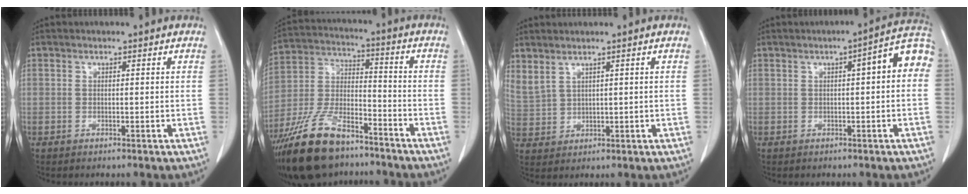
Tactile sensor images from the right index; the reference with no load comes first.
{"total": 15.5, "force": [-11.4, 5.8, 8.8], "torque": [-0.188, 0.002, -0.211]}
{"total": 5.4, "force": [3.6, 2.5, 3.2], "torque": [-0.083, 0.005, 0.093]}
{"total": 6.8, "force": [1.0, 1.2, 6.6], "torque": [-0.081, 0.029, 0.005]}